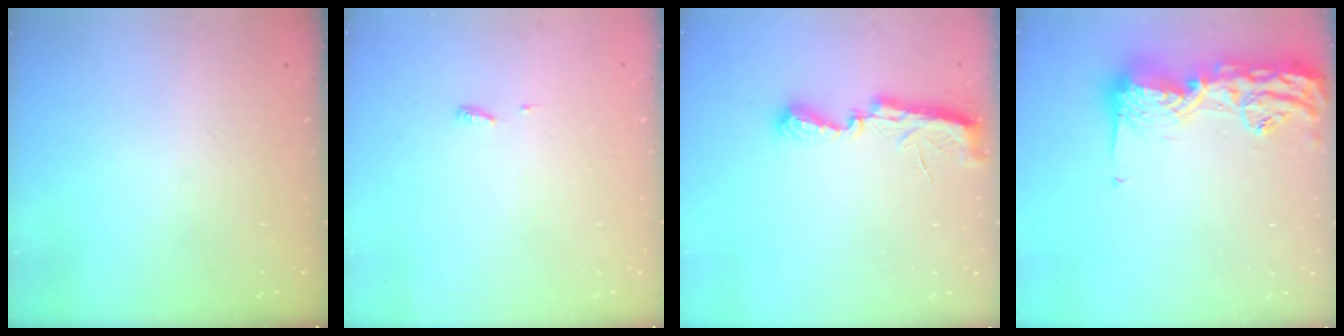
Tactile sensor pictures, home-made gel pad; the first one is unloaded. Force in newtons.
{"total": 3.9, "press": 3.9, "slide": 0.6}
{"total": 7.0, "press": 7.0, "slide": 0.6}
{"total": 17.7, "press": 17.6, "slide": 0.9}